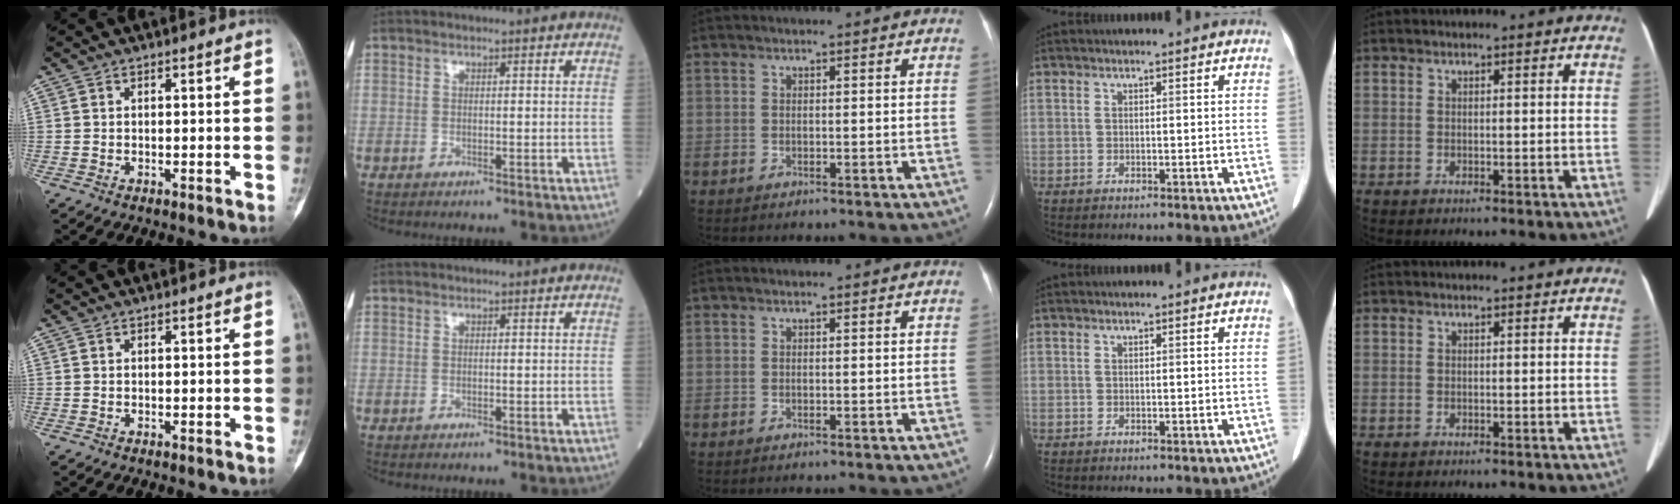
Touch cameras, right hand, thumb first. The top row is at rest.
{}